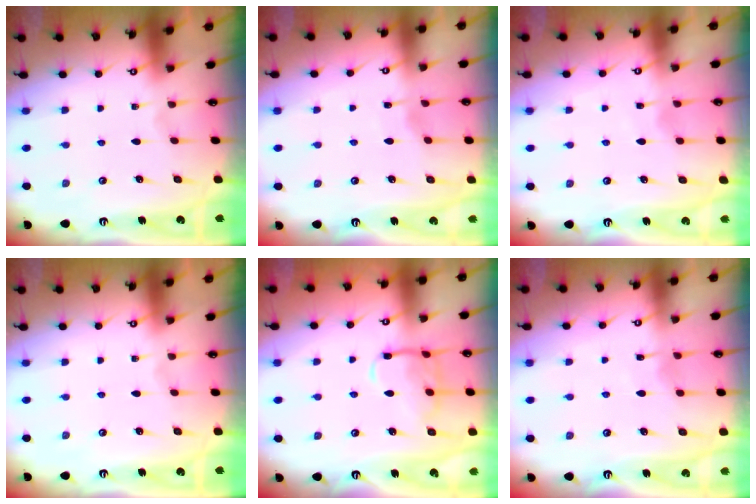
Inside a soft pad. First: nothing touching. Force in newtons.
{"total": 2.6, "press": 2.6, "slide": 0.3}
{"total": 3.2, "press": 3.2, "slide": 0.4}
{"total": 0.0}
{"total": 11.1, "press": 11.0, "slide": 0.8}
{"total": 4.9, "press": 4.9, "slide": 0.5}